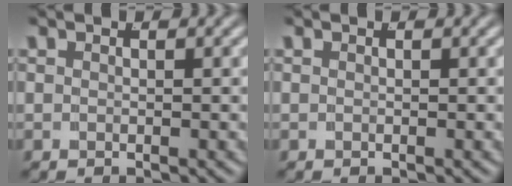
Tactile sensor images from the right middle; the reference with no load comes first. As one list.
[{"total": 0.0}]